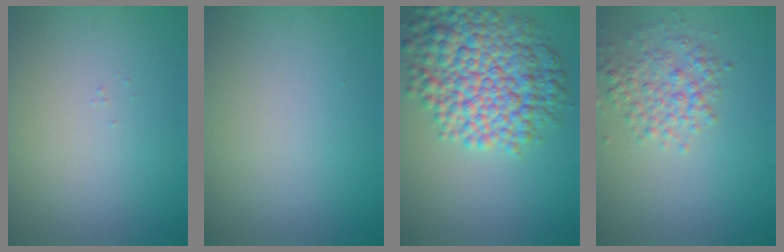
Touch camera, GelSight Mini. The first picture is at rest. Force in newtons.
{"total": 0.0}
{"total": 9.7, "press": 9.7, "slide": 0.2}
{"total": 3.3, "press": 3.3, "slide": 0.1}